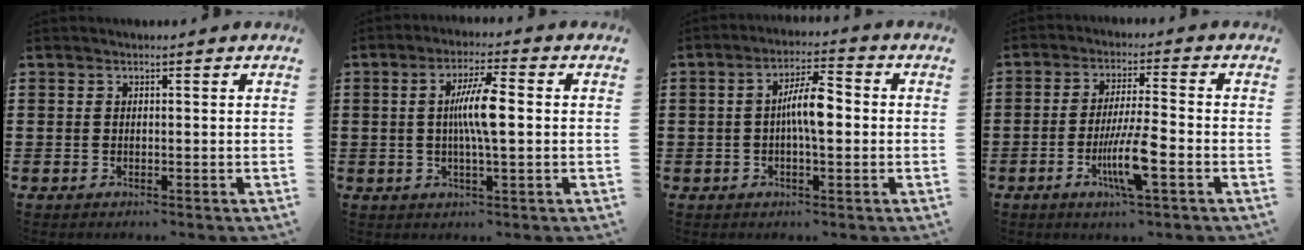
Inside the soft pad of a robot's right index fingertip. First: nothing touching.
{"total": 7.4, "force": [0.4, 1.1, 7.3], "torque": [-0.140, 0.000, -0.001]}
{"total": 6.7, "force": [-0.2, 1.9, 6.4], "torque": [-0.122, 0.007, -0.009]}
{"total": 8.4, "force": [-3.1, 1.1, 7.7], "torque": [-0.150, -0.014, -0.057]}